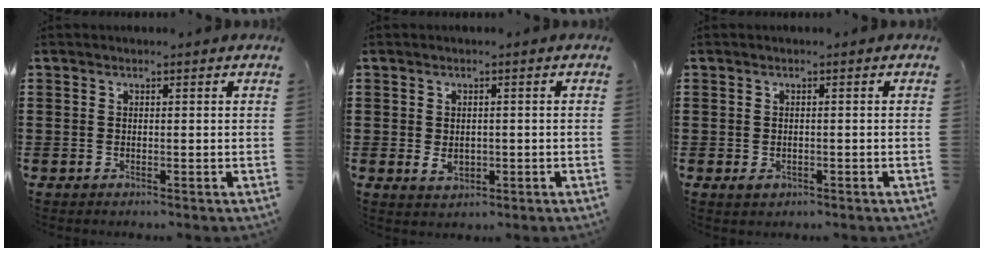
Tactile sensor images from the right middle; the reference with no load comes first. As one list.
[{"total": 2.2, "force": [-0.1, 1.5, 1.6], "torque": [-0.025, -0.001, -0.003]}, {"total": 0.8, "force": [-0.2, 0.6, 0.5], "torque": [-0.012, 0.002, -0.005]}]